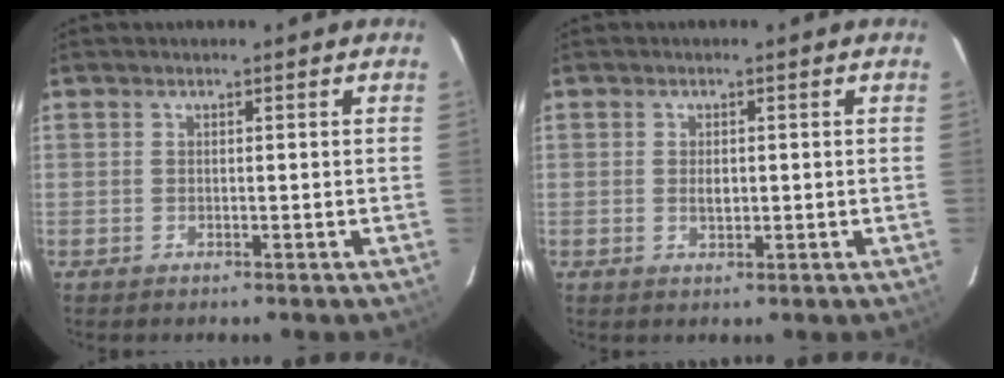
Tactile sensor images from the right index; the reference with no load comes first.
{"total": 1.8, "force": [0.0, 1.2, 1.4], "torque": [-0.022, -0.001, 0.001]}